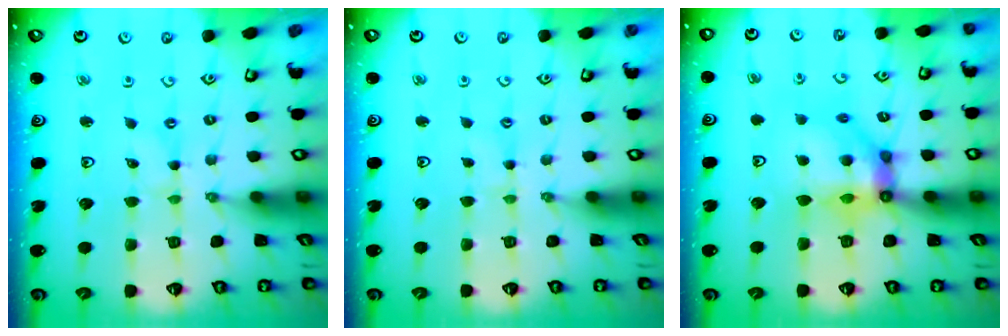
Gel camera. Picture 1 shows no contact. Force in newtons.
{"total": 1.9, "press": 1.9, "slide": 0.4}
{"total": 10.9, "press": 10.8, "slide": 1.2}